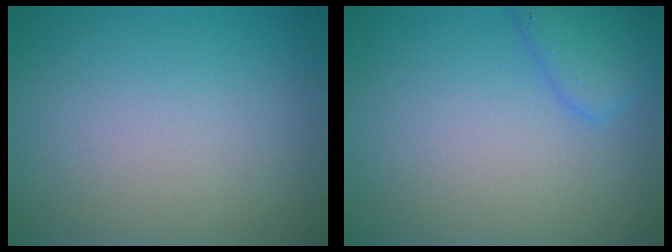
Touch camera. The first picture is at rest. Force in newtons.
{"total": 2.7, "press": 2.7, "slide": 0.2}